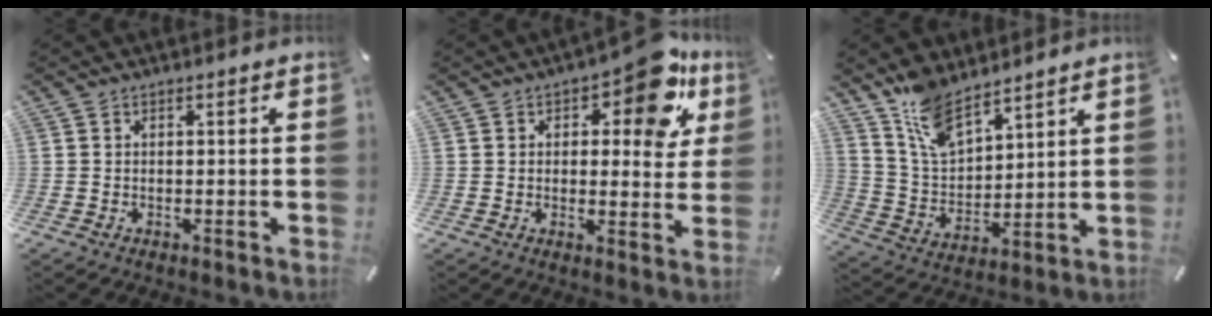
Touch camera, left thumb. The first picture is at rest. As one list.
[{"total": 13.6, "force": [7.2, 6.4, 9.6], "torque": [-0.107, -0.041, 0.117]}, {"total": 10.7, "force": [8.5, 4.5, 4.7], "torque": [-0.120, -0.038, 0.166]}]